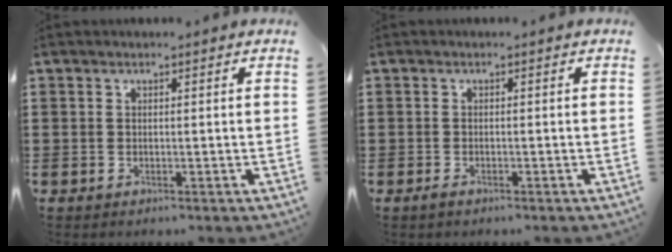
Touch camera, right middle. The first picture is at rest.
{"total": 0.8, "force": [-0.6, 0.3, 0.4], "torque": [-0.010, -0.003, -0.012]}